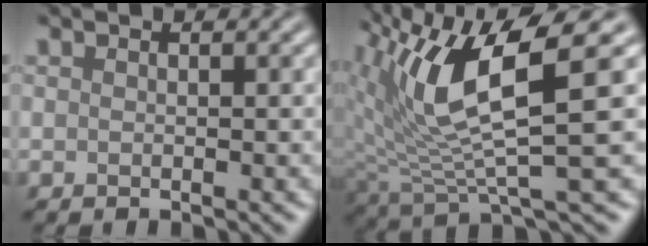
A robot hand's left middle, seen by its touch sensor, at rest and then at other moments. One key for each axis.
{"total": 9.4, "fx": 3.1, "fy": 2.5, "fz": 8.5, "tx": -0.169, "ty": -0.005, "tz": 0.059}